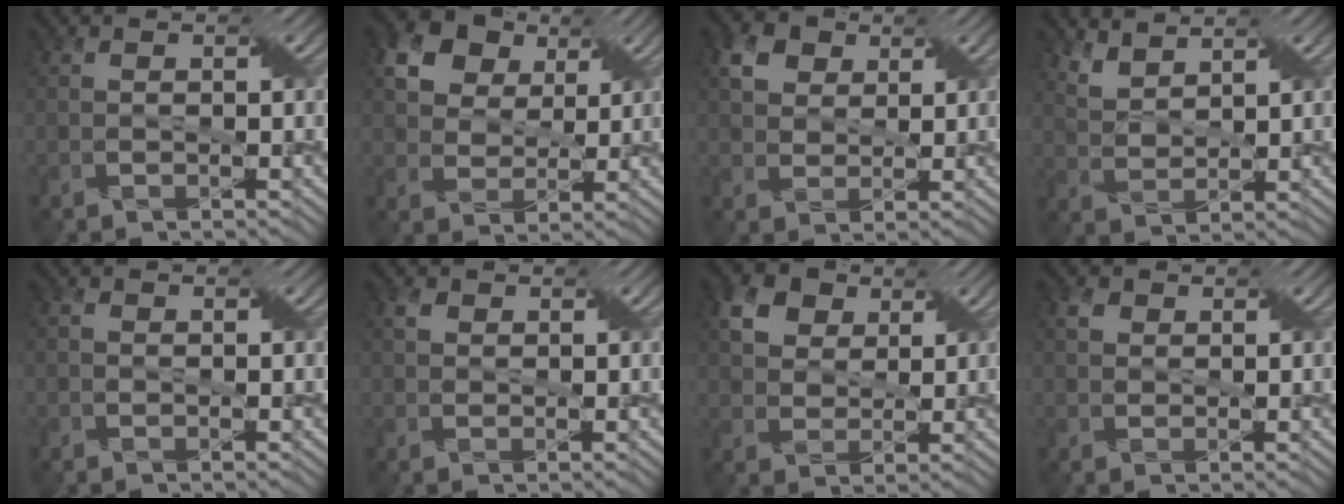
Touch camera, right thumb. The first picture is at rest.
{"total": 10.9, "force": [5.6, 7.7, 5.2], "torque": [-0.154, 0.024, 0.107]}
{"total": 4.6, "force": [2.3, 3.4, 2.1], "torque": [-0.053, 0.006, 0.041]}
{"total": 3.9, "force": [3.3, 1.4, 1.7], "torque": [-0.048, -0.008, 0.083]}
{"total": 1.0, "force": [-0.2, 0.8, 0.5], "torque": [-0.009, 0.001, -0.002]}
{"total": 1.4, "force": [0.6, 1.1, 0.6], "torque": [-0.015, 0.005, 0.009]}
{"total": 5.7, "force": [2.8, 4.2, 2.7], "torque": [-0.066, 0.009, 0.048]}
{"total": 1.7, "force": [0.8, 1.3, 0.6], "torque": [-0.016, 0.004, 0.013]}